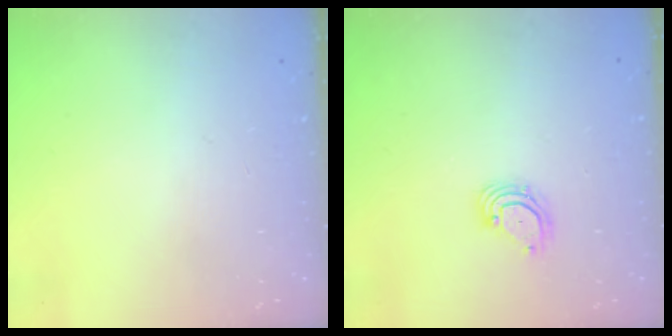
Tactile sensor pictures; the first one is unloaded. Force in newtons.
{"total": 3.2, "press": 3.2, "slide": 0.3}